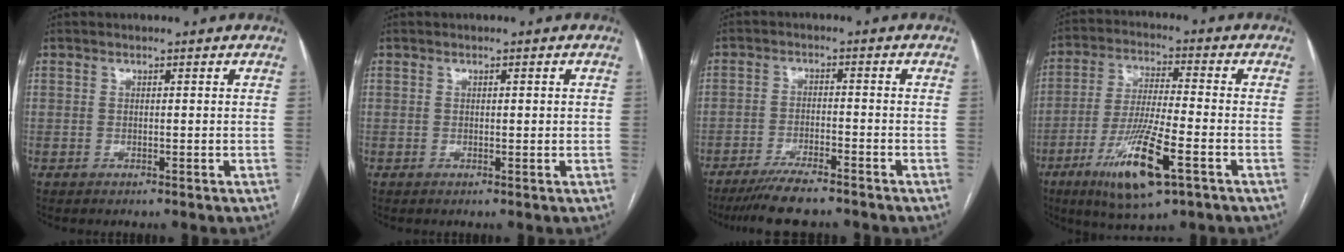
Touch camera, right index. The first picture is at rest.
{"total": 1.0, "force": [0.1, 0.3, 1.0], "torque": [-0.014, 0.000, 0.002]}
{"total": 7.9, "force": [-6.6, 0.7, 4.2], "torque": [-0.068, -0.020, -0.111]}
{"total": 13.6, "force": [-6.3, 1.9, 11.8], "torque": [-0.229, -0.025, -0.110]}